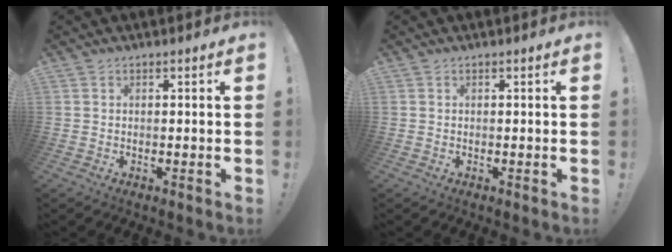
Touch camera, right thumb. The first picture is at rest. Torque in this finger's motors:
{"motor_torque": [-0.03, 0.02, 0.05, -0.08, 0.06]}